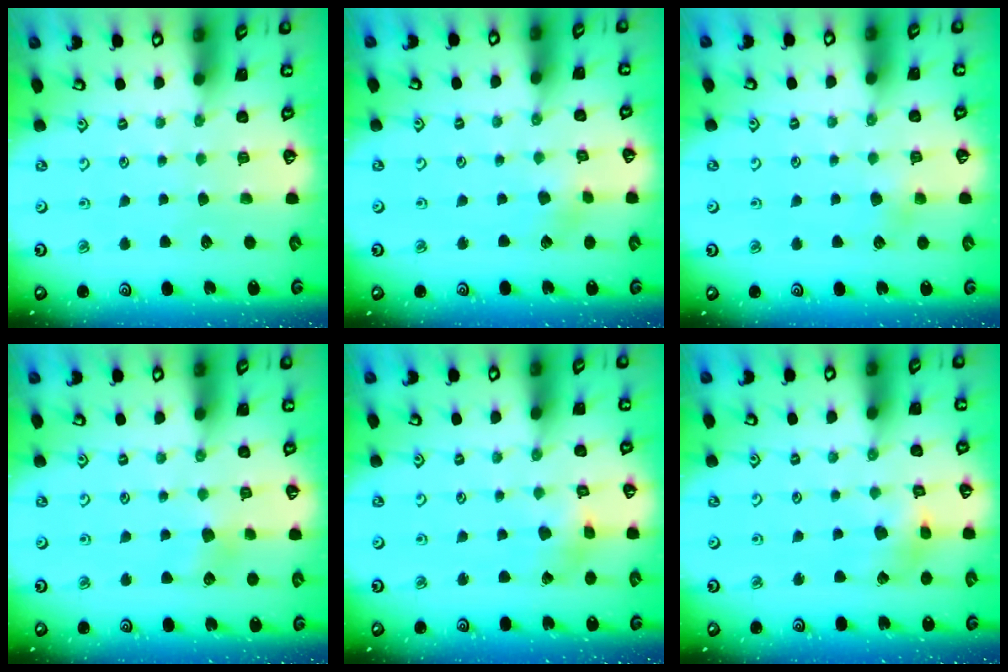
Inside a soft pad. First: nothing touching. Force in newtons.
{"total": 2.4, "press": 2.2, "slide": 0.9}
{"total": 5.3, "press": 5.2, "slide": 0.6}
{"total": 6.0, "press": 6.0, "slide": 0.5}
{"total": 2.4, "press": 2.4, "slide": 0.5}
{"total": 6.3, "press": 6.3, "slide": 0.7}